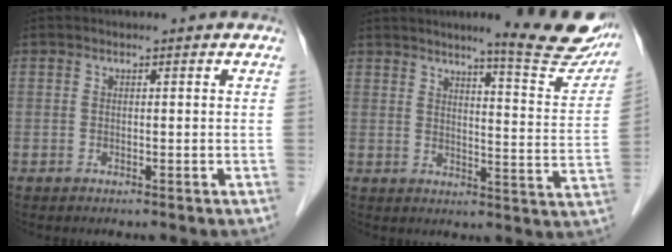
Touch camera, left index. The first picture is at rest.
{"total": 14.7, "force": [12.3, 0.7, 8.1], "torque": [-0.088, -0.035, 0.142]}